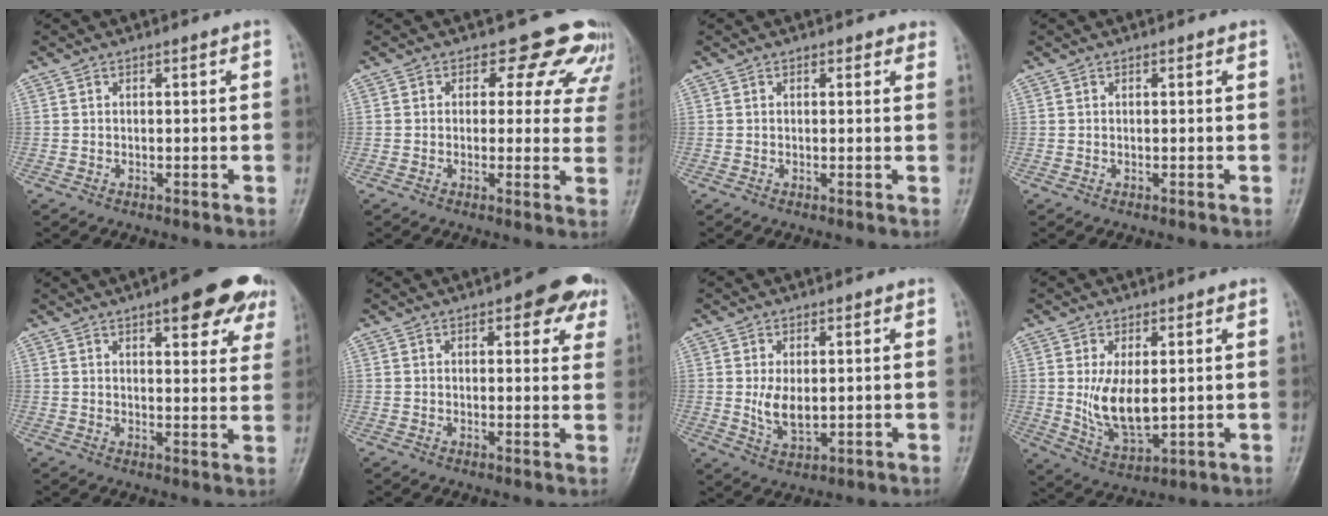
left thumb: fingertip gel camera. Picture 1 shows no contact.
{"total": 9.8, "force": [7.4, 5.9, 2.7], "torque": [0.029, -0.028, 0.055]}
{"total": 1.6, "force": [1.2, 0.9, 0.5], "torque": [0.011, -0.003, 0.007]}
{"total": 0.0}
{"total": 13.3, "force": [8.0, 4.7, 9.6], "torque": [-0.079, -0.030, 0.090]}
{"total": 7.1, "force": [4.0, 3.3, 4.9], "torque": [-0.022, -0.011, 0.039]}
{"total": 5.4, "force": [0.5, 3.1, 4.4], "torque": [-0.072, -0.014, 0.017]}
{"total": 9.3, "force": [1.0, 4.9, 7.8], "torque": [-0.130, -0.026, 0.034]}